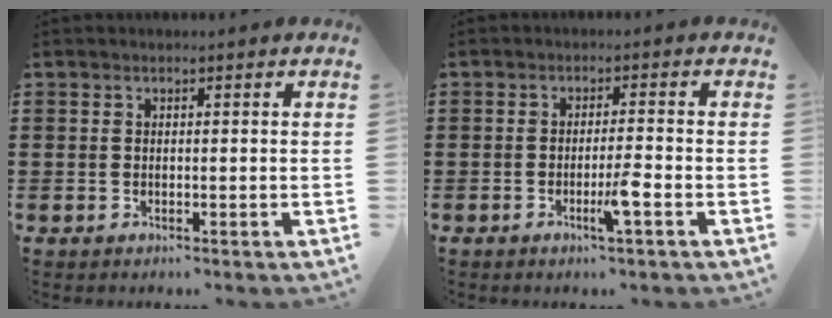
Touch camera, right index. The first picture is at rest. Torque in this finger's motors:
{"motor_torque": [0.74, 0.70, 0.29, 0.08]}